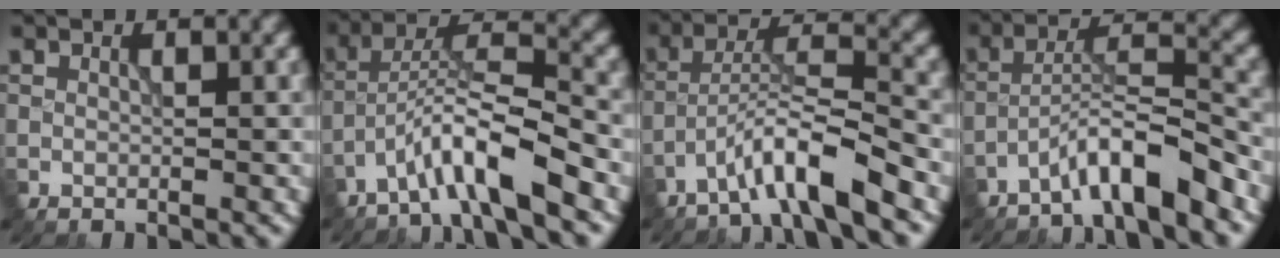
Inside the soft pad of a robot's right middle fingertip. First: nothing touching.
{"total": 6.5, "force": [-4.3, 0.9, 4.8], "torque": [-0.084, 0.015, -0.083]}
{"total": 6.0, "force": [-4.1, 0.6, 4.3], "torque": [-0.072, 0.015, -0.078]}
{"total": 6.1, "force": [-4.5, 0.8, 4.1], "torque": [-0.066, 0.016, -0.082]}